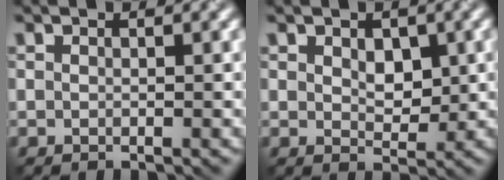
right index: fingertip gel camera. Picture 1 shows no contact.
{"total": 2.5, "force": [0.5, 1.7, 1.8], "torque": [-0.029, -0.007, 0.012]}